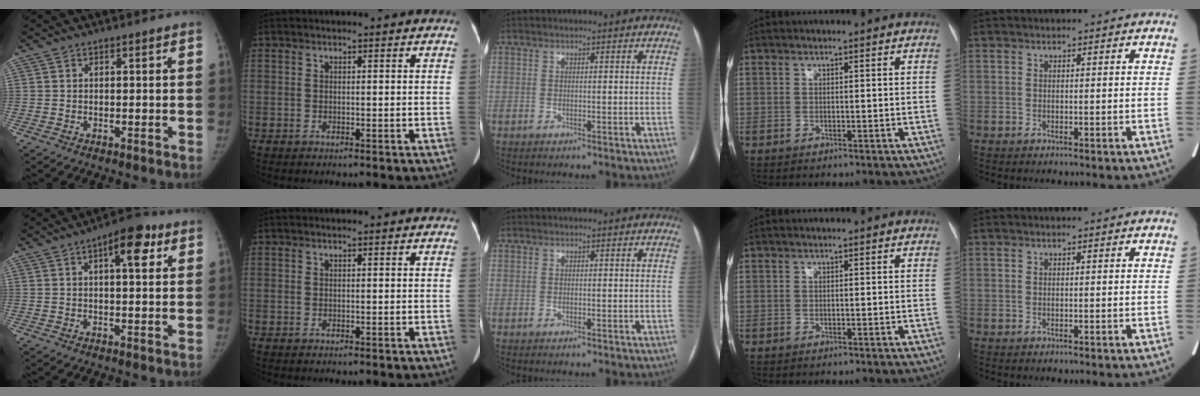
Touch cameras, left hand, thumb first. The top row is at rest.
{"thumb": {"total": 8.1, "force": [3.3, 3.2, 6.7], "torque": [-0.076, 0.004, 0.039]}}